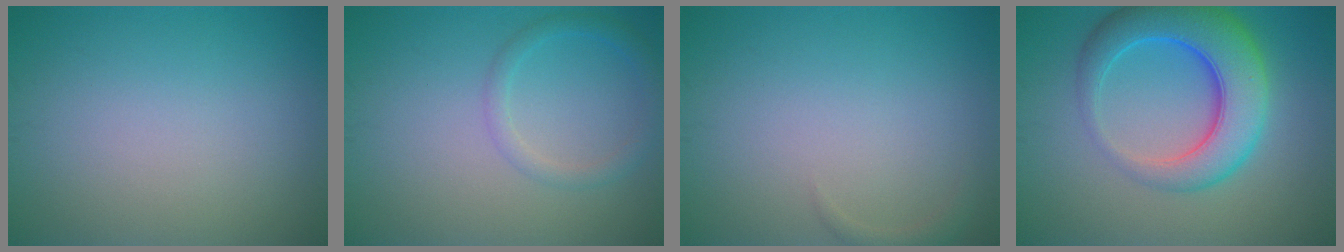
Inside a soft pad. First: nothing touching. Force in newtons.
{"total": 1.9, "press": 1.9, "slide": 0.2}
{"total": 1.0, "press": 1.0, "slide": 0.1}
{"total": 8.2, "press": 8.1, "slide": 0.3}